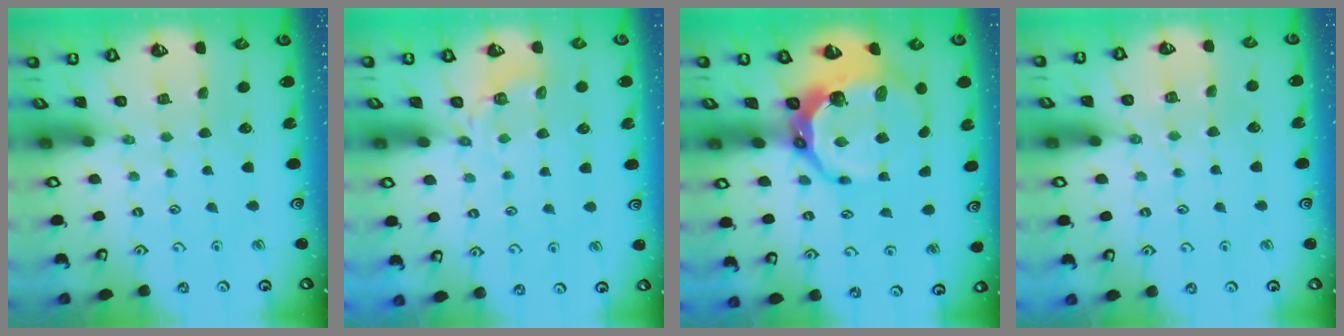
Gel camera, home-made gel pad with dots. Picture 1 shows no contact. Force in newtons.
{"total": 3.7, "press": 3.2, "slide": 1.8}
{"total": 13.4, "press": 12.4, "slide": 5.0}
{"total": 2.8, "press": 2.8, "slide": 0.3}